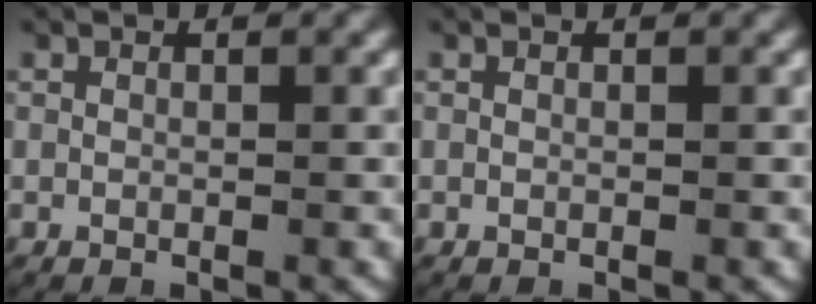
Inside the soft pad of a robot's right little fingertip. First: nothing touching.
{"total": 0.0}